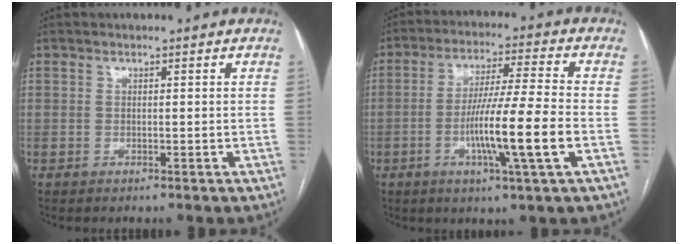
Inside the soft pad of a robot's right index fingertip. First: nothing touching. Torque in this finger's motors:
{"motor_torque": [2.08, -0.06, 0.98, 0.21]}